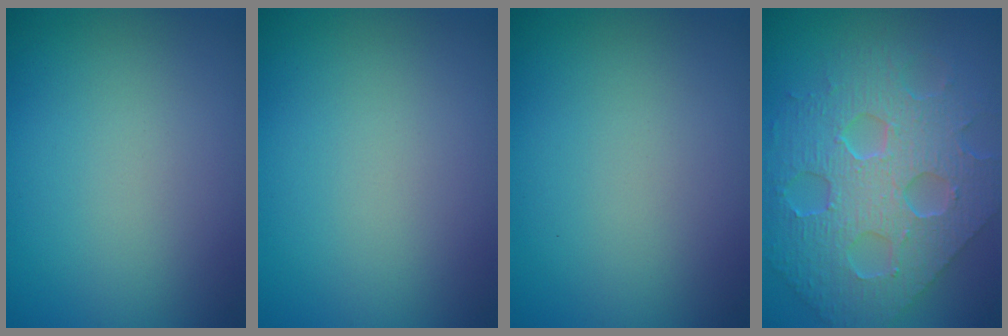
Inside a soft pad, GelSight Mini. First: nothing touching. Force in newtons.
{"total": 0.0}
{"total": 0.0}
{"total": 8.8, "press": 6.8, "slide": 5.6}